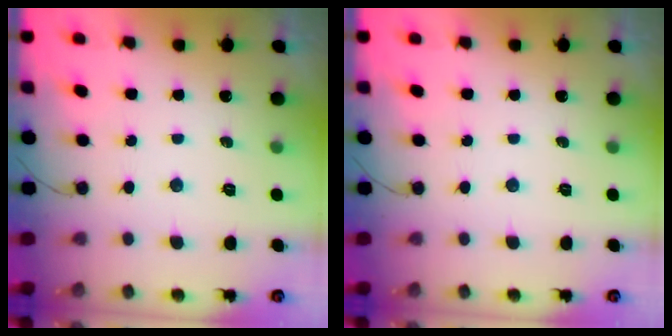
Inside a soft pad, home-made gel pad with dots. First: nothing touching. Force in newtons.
{"total": 0.0}